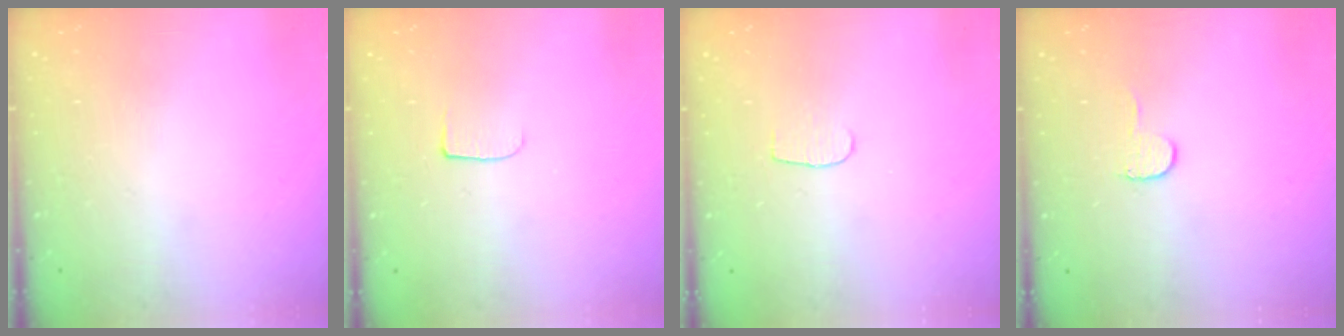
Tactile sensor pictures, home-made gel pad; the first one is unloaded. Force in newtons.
{"total": 4.8, "press": 4.8, "slide": 0.6}
{"total": 3.2, "press": 3.2, "slide": 0.3}
{"total": 5.2, "press": 5.1, "slide": 0.5}